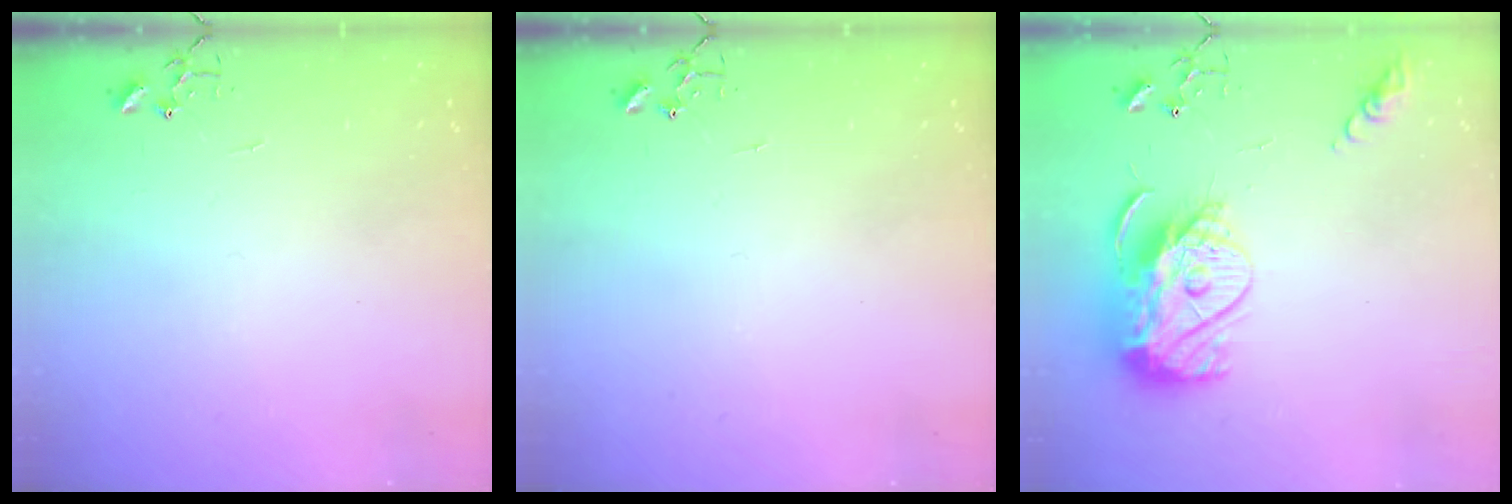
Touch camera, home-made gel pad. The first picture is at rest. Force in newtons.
{"total": 0.0}
{"total": 15.7, "press": 15.6, "slide": 1.6}